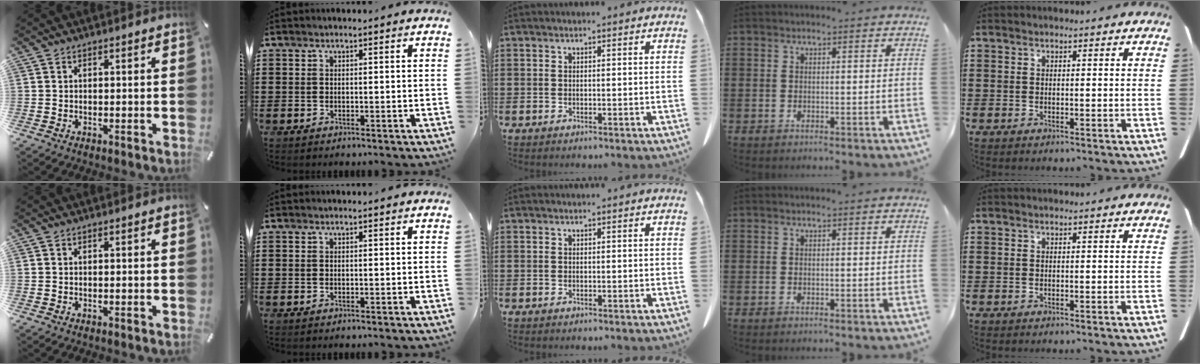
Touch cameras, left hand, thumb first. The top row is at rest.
{}